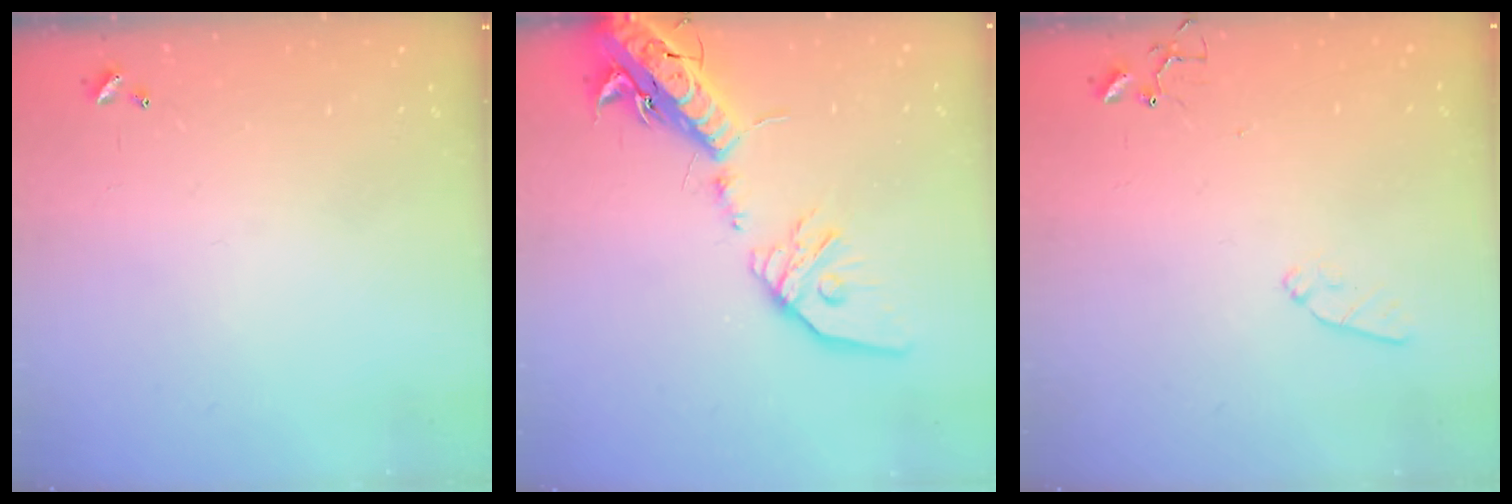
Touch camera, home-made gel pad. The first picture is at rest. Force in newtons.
{"total": 21.0, "press": 20.6, "slide": 4.1}
{"total": 7.6, "press": 7.6, "slide": 0.6}